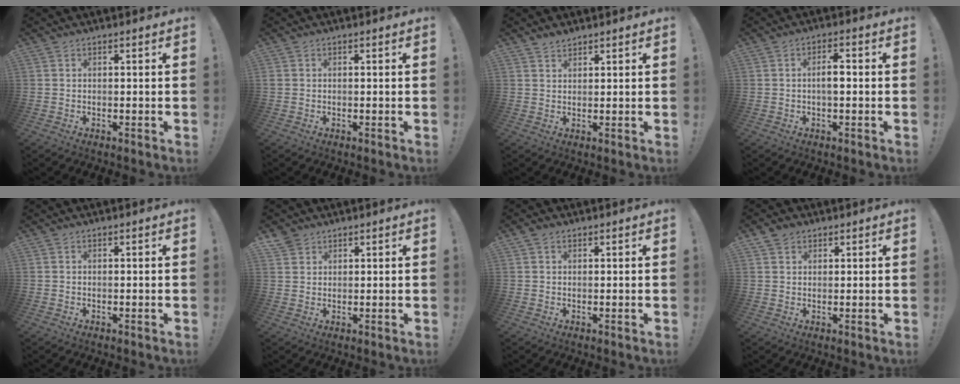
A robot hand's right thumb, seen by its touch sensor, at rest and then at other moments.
{"total": 0.6, "force": [-0.2, 0.6, 0.2], "torque": [-0.005, 0.004, -0.004]}
{"total": 2.0, "force": [1.9, 0.7, 0.4], "torque": [-0.007, -0.011, 0.036]}
{"total": 4.1, "force": [-0.5, 1.4, 3.8], "torque": [-0.064, 0.008, -0.012]}
{"total": 0.0}
{"total": 2.9, "force": [2.4, 1.5, 0.6], "torque": [-0.010, -0.014, 0.044]}
{"total": 1.1, "force": [0.7, 0.8, 0.4], "torque": [-0.007, 0.001, 0.013]}
{"total": 2.6, "force": [1.8, 1.8, 0.6], "torque": [-0.007, -0.005, 0.033]}